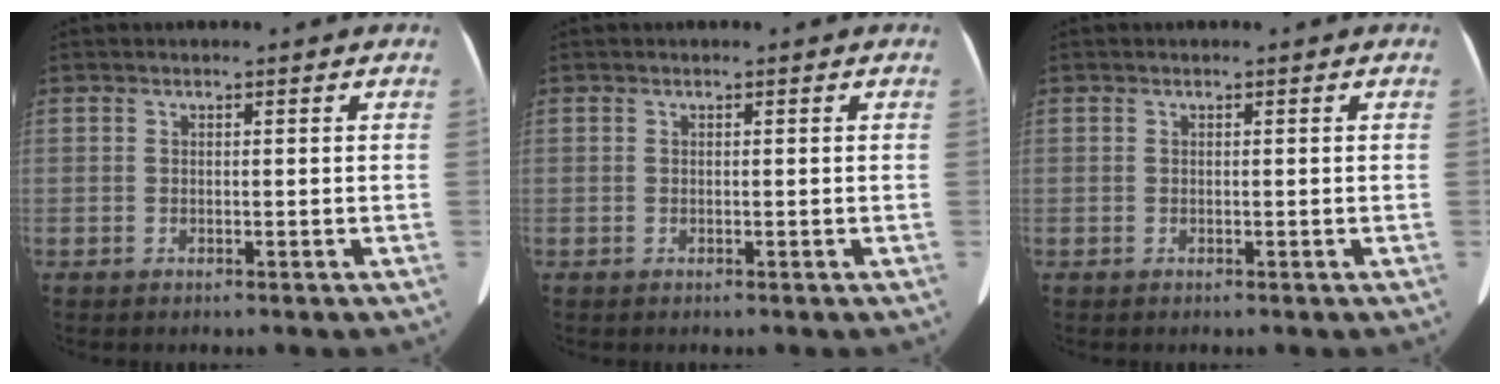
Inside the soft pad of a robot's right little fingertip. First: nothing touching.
{"total": 0.0}
{"total": 0.0}